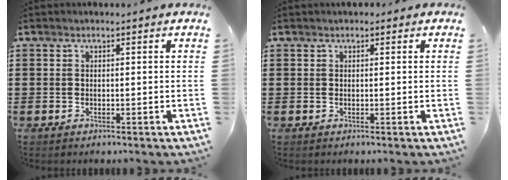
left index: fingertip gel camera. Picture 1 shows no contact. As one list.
[{"total": 0.6, "force": [0.3, 0.5, 0.2], "torque": [-0.005, 0.004, 0.006]}]